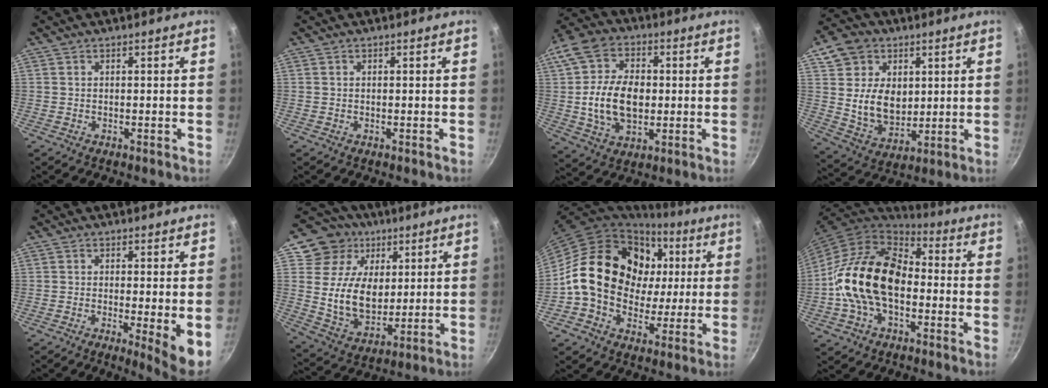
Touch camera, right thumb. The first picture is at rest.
{"total": 0.0}
{"total": 17.4, "force": [0.2, 12.2, 12.3], "torque": [-0.223, 0.017, 0.001]}
{"total": 13.7, "force": [3.1, 10.8, 7.8], "torque": [-0.104, -0.019, 0.062]}
{"total": 6.1, "force": [-0.7, 0.8, 6.0], "torque": [-0.085, -0.018, -0.008]}
{"total": 16.7, "force": [5.4, 13.5, 8.4], "torque": [-0.106, -0.022, 0.098]}
{"total": 22.2, "force": [2.8, 17.6, 13.2], "torque": [-0.201, 0.020, 0.047]}
{"total": 19.1, "force": [-2.3, 13.0, 13.8], "torque": [-0.229, 0.045, -0.054]}